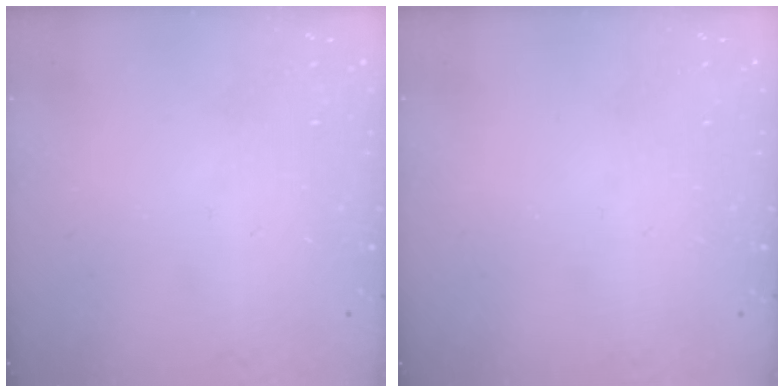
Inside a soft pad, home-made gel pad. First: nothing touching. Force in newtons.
{"total": 0.0}